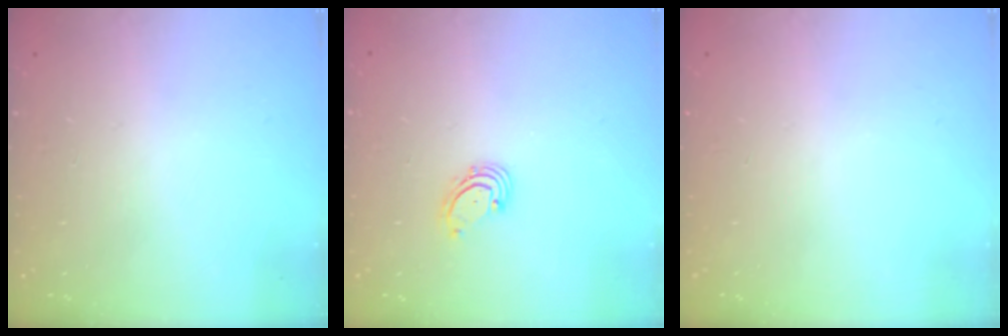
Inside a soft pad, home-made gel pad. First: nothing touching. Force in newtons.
{"total": 1.9, "press": 1.8, "slide": 0.2}
{"total": 0.0}